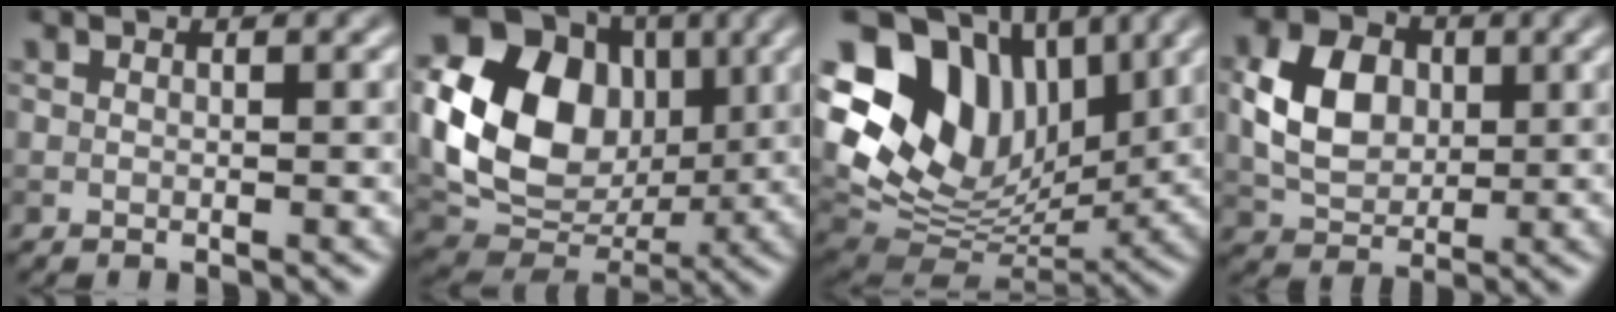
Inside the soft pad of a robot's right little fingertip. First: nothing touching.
{"total": 12.5, "force": [1.6, 9.8, 7.7], "torque": [-0.155, -0.007, 0.025]}
{"total": 14.5, "force": [5.4, 10.2, 8.8], "torque": [-0.176, 0.015, 0.107]}
{"total": 5.8, "force": [0.7, 4.4, 3.8], "torque": [-0.080, 0.007, 0.012]}